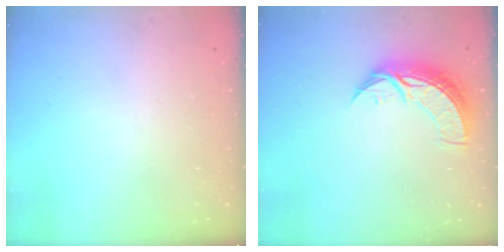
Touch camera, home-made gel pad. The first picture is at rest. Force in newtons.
{"total": 9.5, "press": 9.5, "slide": 0.8}